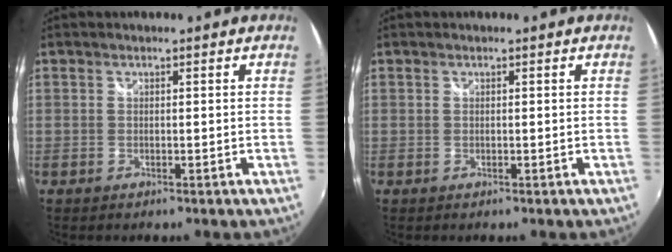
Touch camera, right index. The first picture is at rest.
{"total": 0.0}